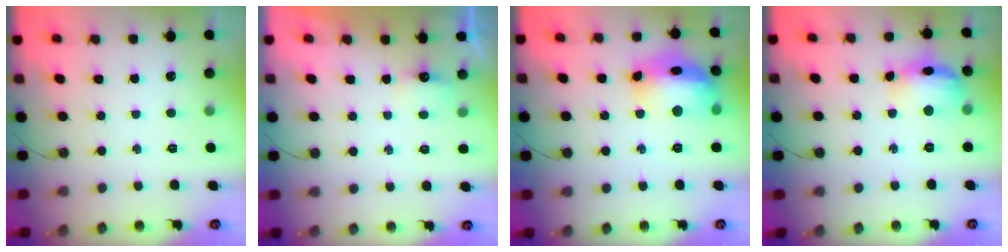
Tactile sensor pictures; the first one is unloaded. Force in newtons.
{"total": 3.9, "press": 3.9, "slide": 0.7}
{"total": 16.7, "press": 16.5, "slide": 2.0}
{"total": 14.2, "press": 14.1, "slide": 1.6}